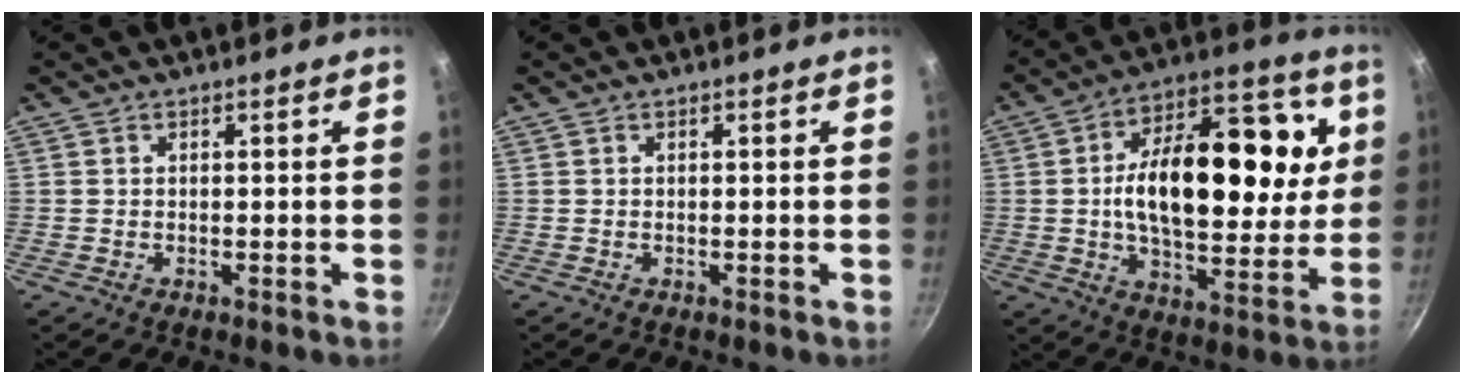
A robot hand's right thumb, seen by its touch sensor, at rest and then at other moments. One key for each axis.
{"total": 0.0}
{"total": 25.7, "fx": 4.1, "fy": 14.3, "fz": 20.9, "tx": -0.303, "ty": 0.008, "tz": 0.050}